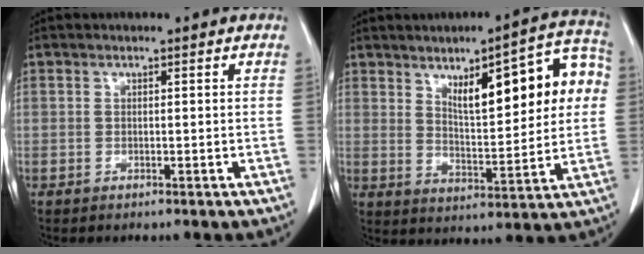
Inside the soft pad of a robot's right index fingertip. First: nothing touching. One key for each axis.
{"total": 15.5, "fx": 4.7, "fy": 4.6, "fz": 14.0, "tx": -0.182, "ty": 0.028, "tz": 0.070}